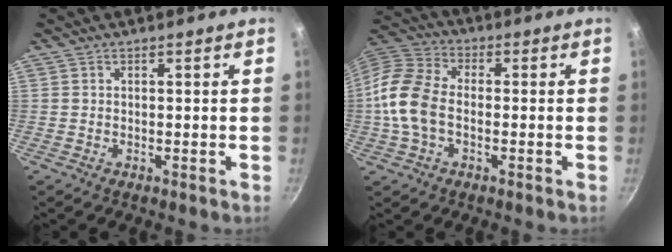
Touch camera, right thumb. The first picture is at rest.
{"total": 12.2, "force": [-1.6, 8.0, 9.1], "torque": [-0.173, 0.031, -0.050]}